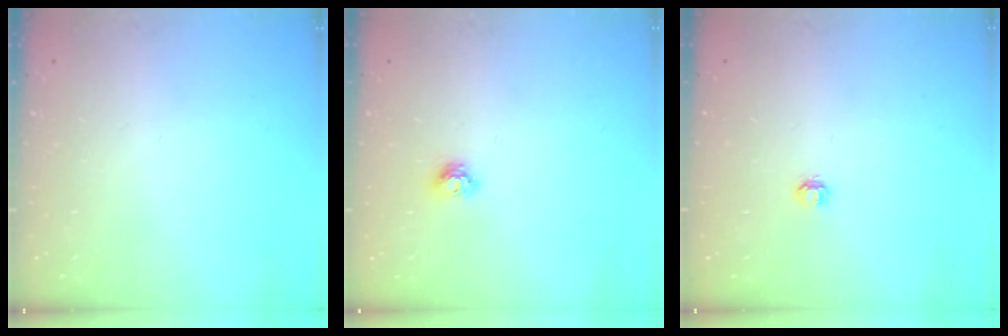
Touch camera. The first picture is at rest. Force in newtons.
{"total": 5.6, "press": 5.5, "slide": 0.7}
{"total": 3.6, "press": 3.6, "slide": 0.3}